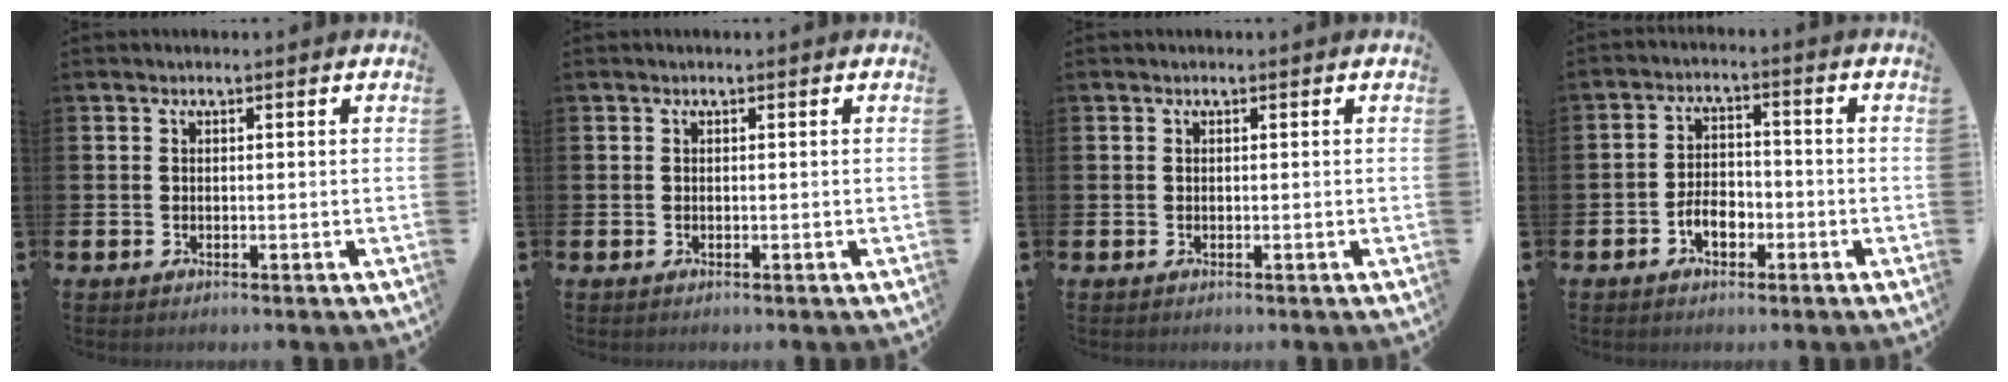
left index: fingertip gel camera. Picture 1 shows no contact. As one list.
[{"total": 0.0}, {"total": 0.0}, {"total": 3.9, "force": [-1.9, 2.2, 2.5], "torque": [-0.043, 0.006, -0.036]}]